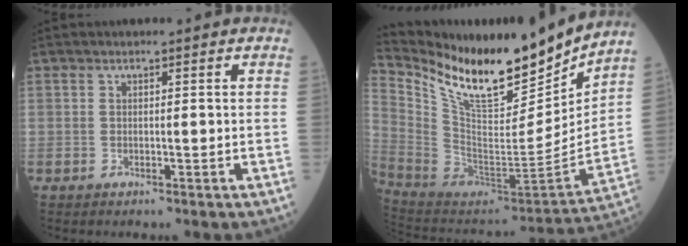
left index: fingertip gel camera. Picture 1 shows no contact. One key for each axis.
{"total": 21.5, "fx": 17.8, "fy": 4.7, "fz": 11.1, "tx": -0.205, "ty": -0.046, "tz": 0.312}